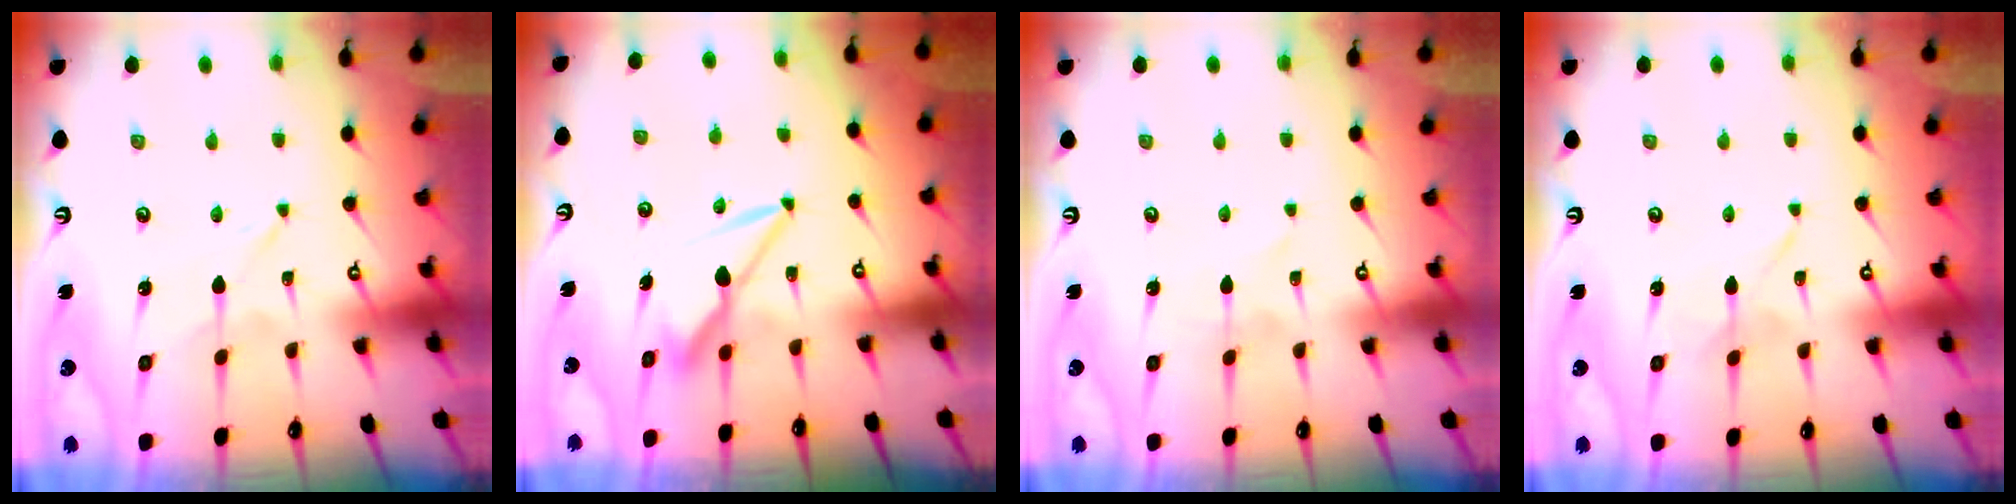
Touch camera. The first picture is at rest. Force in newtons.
{"total": 7.6, "press": 7.5, "slide": 0.8}
{"total": 1.8, "press": 1.8, "slide": 0.2}
{"total": 1.5, "press": 1.5, "slide": 0.3}